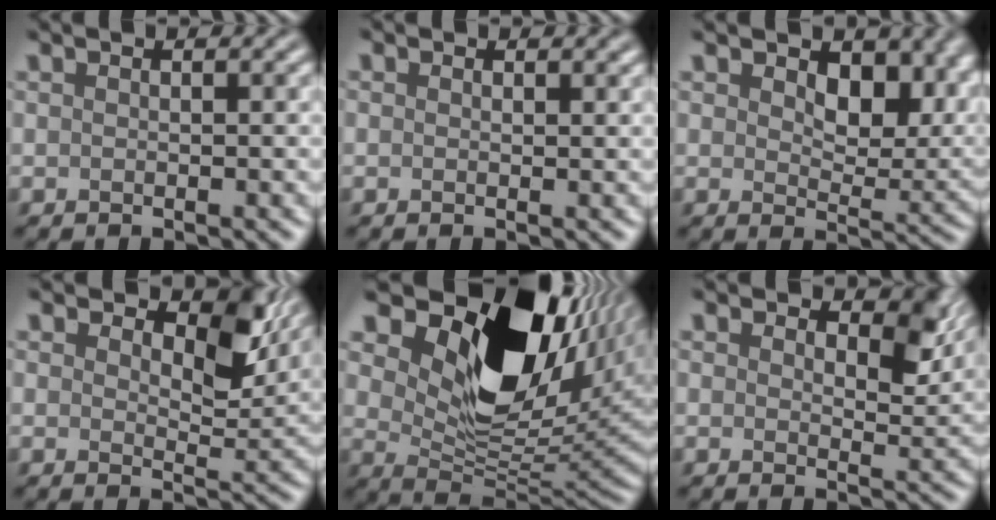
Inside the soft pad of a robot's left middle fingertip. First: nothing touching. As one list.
[{"total": 0.6, "force": [0.4, 0.4, 0.2], "torque": [-0.003, -0.003, 0.001]}, {"total": 8.1, "force": [3.1, 4.7, 5.8], "torque": [-0.086, -0.016, 0.051]}, {"total": 5.3, "force": [2.6, 2.8, 3.8], "torque": [-0.053, -0.004, 0.030]}, {"total": 15.5, "force": [7.4, 8.8, 10.4], "torque": [-0.173, -0.002, 0.133]}, {"total": 3.8, "force": [1.9, 2.1, 2.5], "torque": [-0.037, -0.004, 0.023]}]